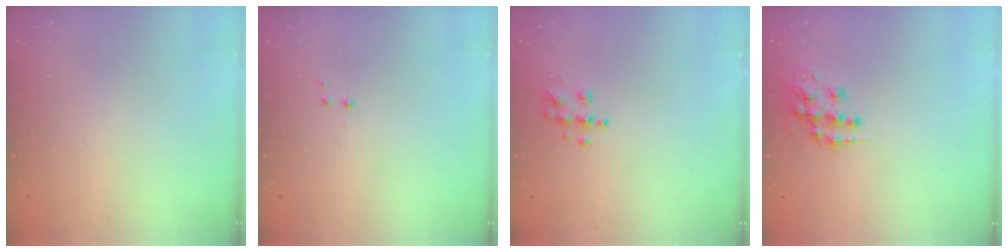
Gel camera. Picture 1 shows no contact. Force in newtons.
{"total": 2.9, "press": 2.8, "slide": 0.7}
{"total": 8.7, "press": 8.7, "slide": 0.5}
{"total": 12.5, "press": 12.5, "slide": 0.9}